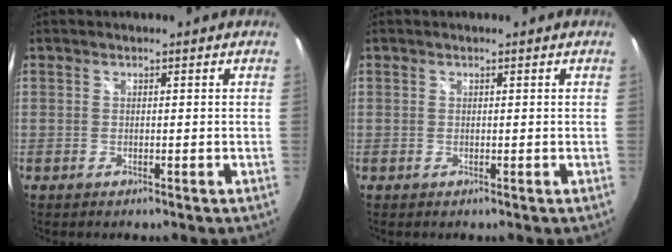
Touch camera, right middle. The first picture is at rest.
{"total": 0.0}